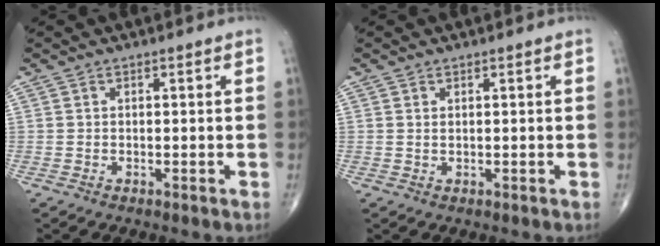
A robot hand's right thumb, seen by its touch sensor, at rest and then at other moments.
{"total": 0.6, "force": [0.3, 0.3, 0.5], "torque": [-0.010, 0.000, 0.007]}